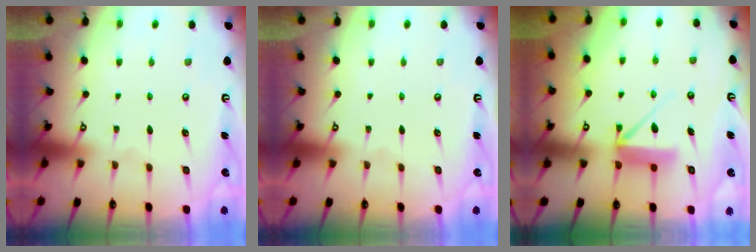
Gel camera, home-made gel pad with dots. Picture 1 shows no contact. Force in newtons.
{"total": 0.0}
{"total": 10.0, "press": 10.0, "slide": 0.3}